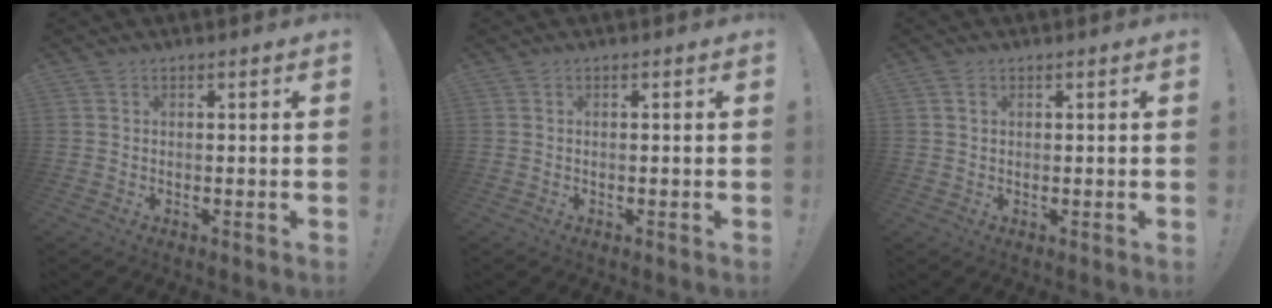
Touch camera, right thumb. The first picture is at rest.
{"total": 0.0}
{"total": 1.2, "force": [0.6, 0.9, 0.6], "torque": [-0.007, -0.001, 0.010]}